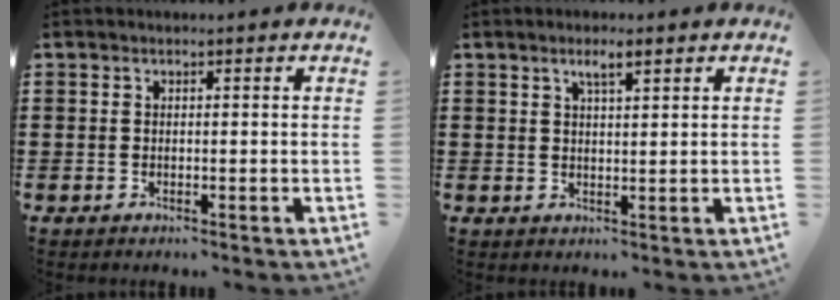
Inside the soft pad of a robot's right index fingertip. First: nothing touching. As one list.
[{"total": 2.4, "force": [1.4, 0.4, 1.9], "torque": [-0.039, 0.004, 0.023]}]